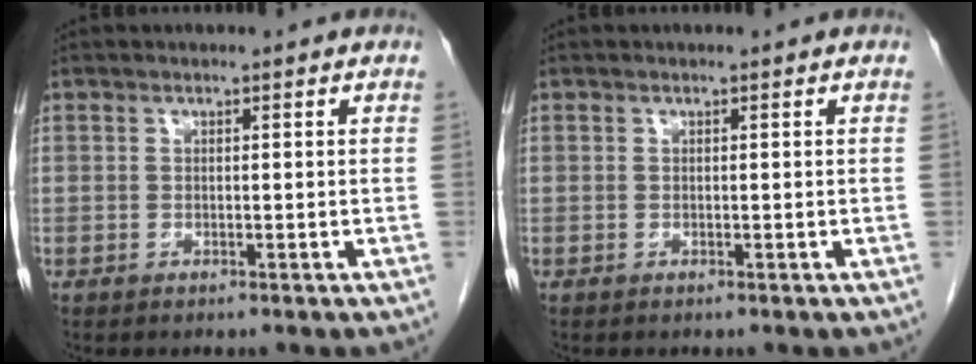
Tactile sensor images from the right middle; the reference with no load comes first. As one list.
[{"total": 0.0}]